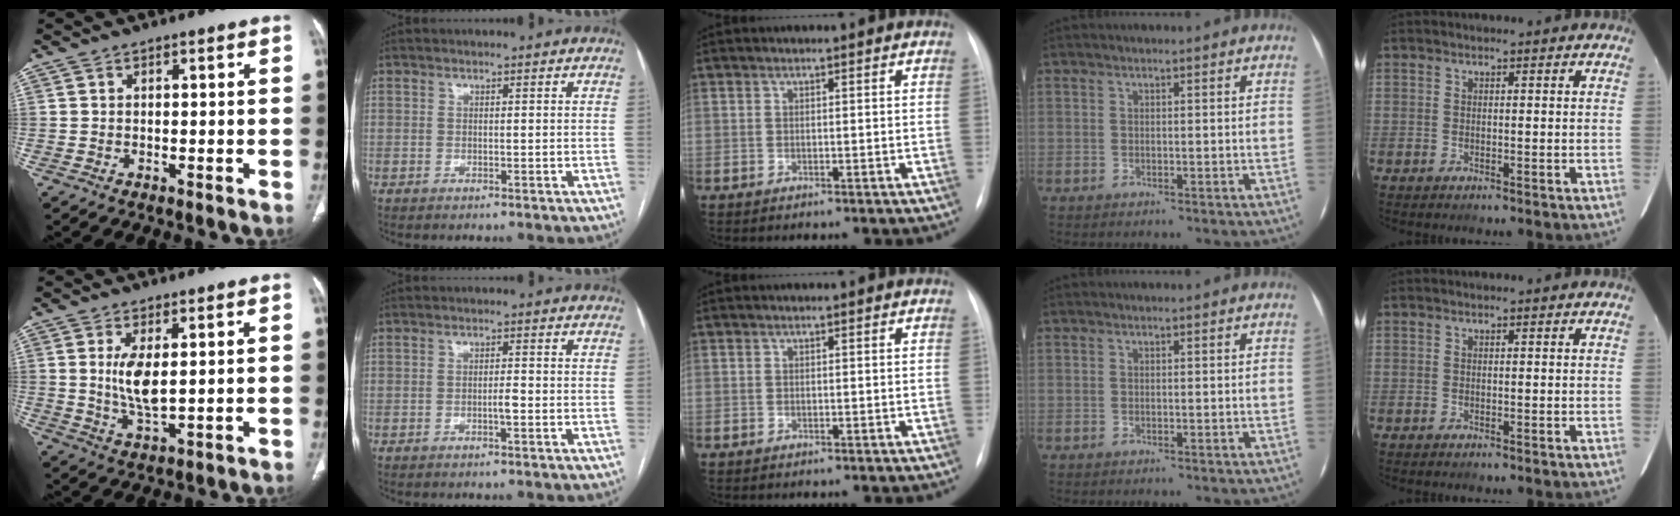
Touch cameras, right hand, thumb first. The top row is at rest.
{"thumb": {"total": 6.5, "force": [1.2, 2.3, 5.9], "torque": [-0.122, -0.020, 0.031]}, "index": {"total": 1.6, "force": [-0.4, 0.3, 1.5], "torque": [-0.028, 0.001, -0.007]}}